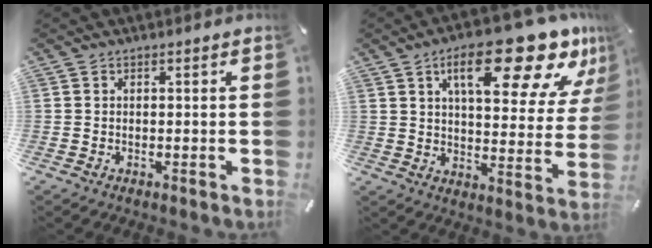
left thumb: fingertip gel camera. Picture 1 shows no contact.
{"total": 22.7, "force": [13.6, 8.4, 16.2], "torque": [-0.225, -0.080, 0.214]}